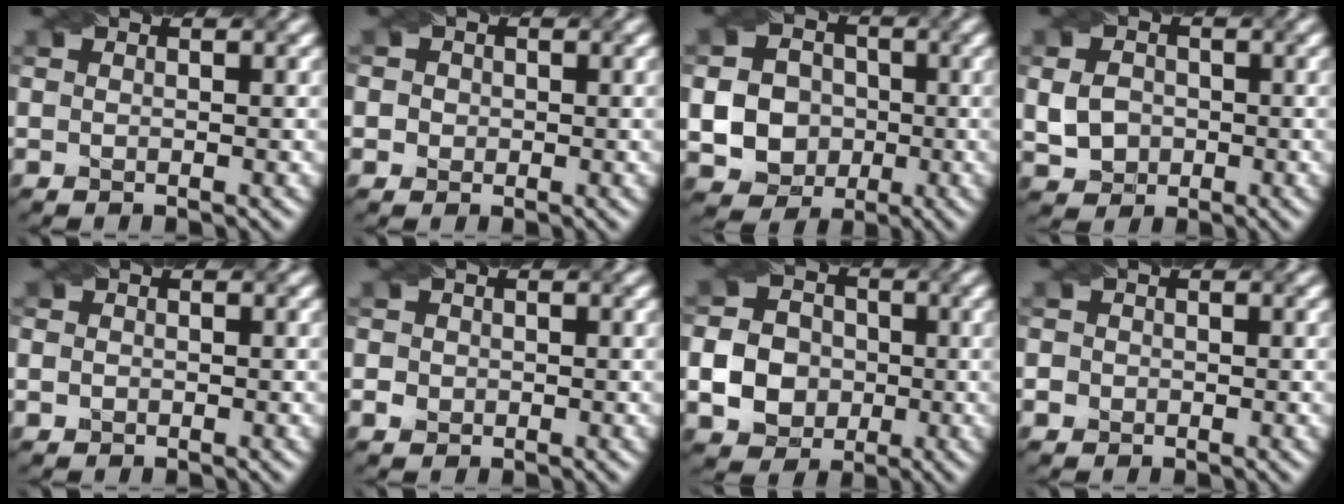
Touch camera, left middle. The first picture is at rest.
{"total": 1.6, "force": [0.1, 1.5, 0.4], "torque": [0.006, 0.010, -0.003]}
{"total": 8.3, "force": [-1.3, 7.5, 3.2], "torque": [-0.063, 0.000, -0.044]}
{"total": 3.2, "force": [-0.6, 2.7, 1.7], "torque": [-0.036, -0.003, -0.011]}
{"total": 0.7, "force": [-0.1, 0.7, 0.0], "torque": [0.005, -0.003, -0.006]}
{"total": 0.9, "force": [-0.2, 0.9, 0.1], "torque": [0.003, -0.004, -0.001]}
{"total": 6.1, "force": [-1.3, 5.4, 2.4], "torque": [-0.042, -0.003, -0.041]}
{"total": 1.1, "force": [-0.4, 1.0, 0.0], "torque": [0.014, -0.001, -0.007]}